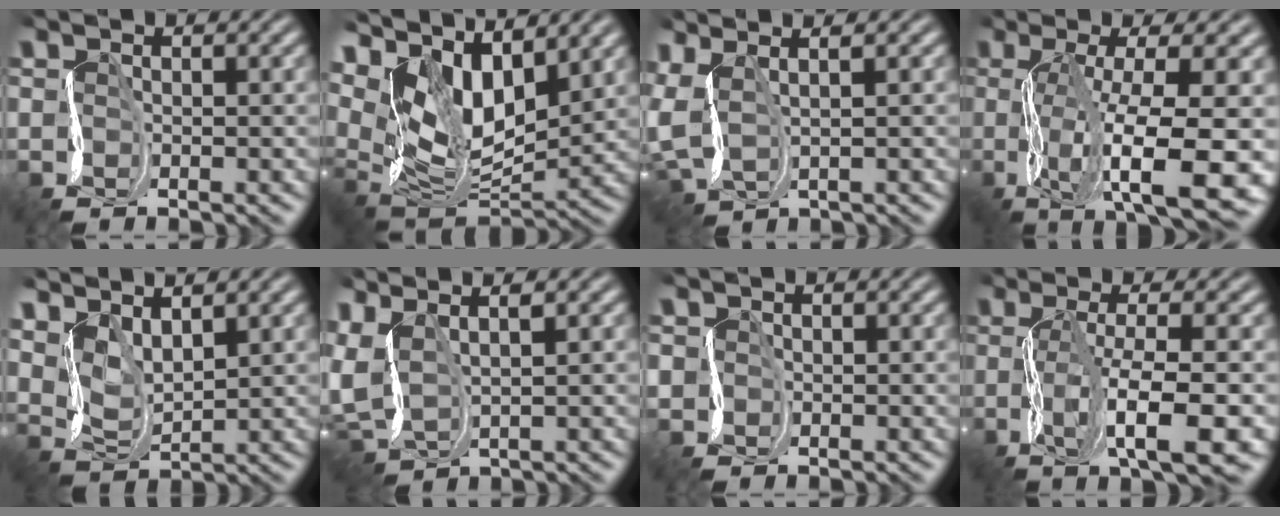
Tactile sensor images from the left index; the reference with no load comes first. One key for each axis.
{"total": 11.2, "fx": 6.3, "fy": 5.3, "fz": 7.6, "tx": -0.138, "ty": 0.001, "tz": 0.111}
{"total": 5.7, "fx": 2.9, "fy": 3.1, "fz": 3.8, "tx": -0.101, "ty": 0.022, "tz": 0.055}
{"total": 11.5, "fx": -2.5, "fy": 3.6, "fz": 10.7, "tx": -0.183, "ty": -0.016, "tz": -0.028}
{"total": 3.9, "fx": 3.3, "fy": 1.6, "fz": 1.5, "tx": -0.046, "ty": 0.001, "tz": 0.071}
{"total": 6.0, "fx": 3.6, "fy": 2.8, "fz": 3.9, "tx": -0.111, "ty": 0.023, "tz": 0.073}
{"total": 1.3, "fx": -0.3, "fy": 1.2, "fz": 0.1, "tx": 0.007, "ty": -0.001, "tz": -0.008}
{"total": 8.1, "fx": -2.3, "fy": 2.1, "fz": 7.5, "tx": -0.132, "ty": 0.003, "tz": -0.041}